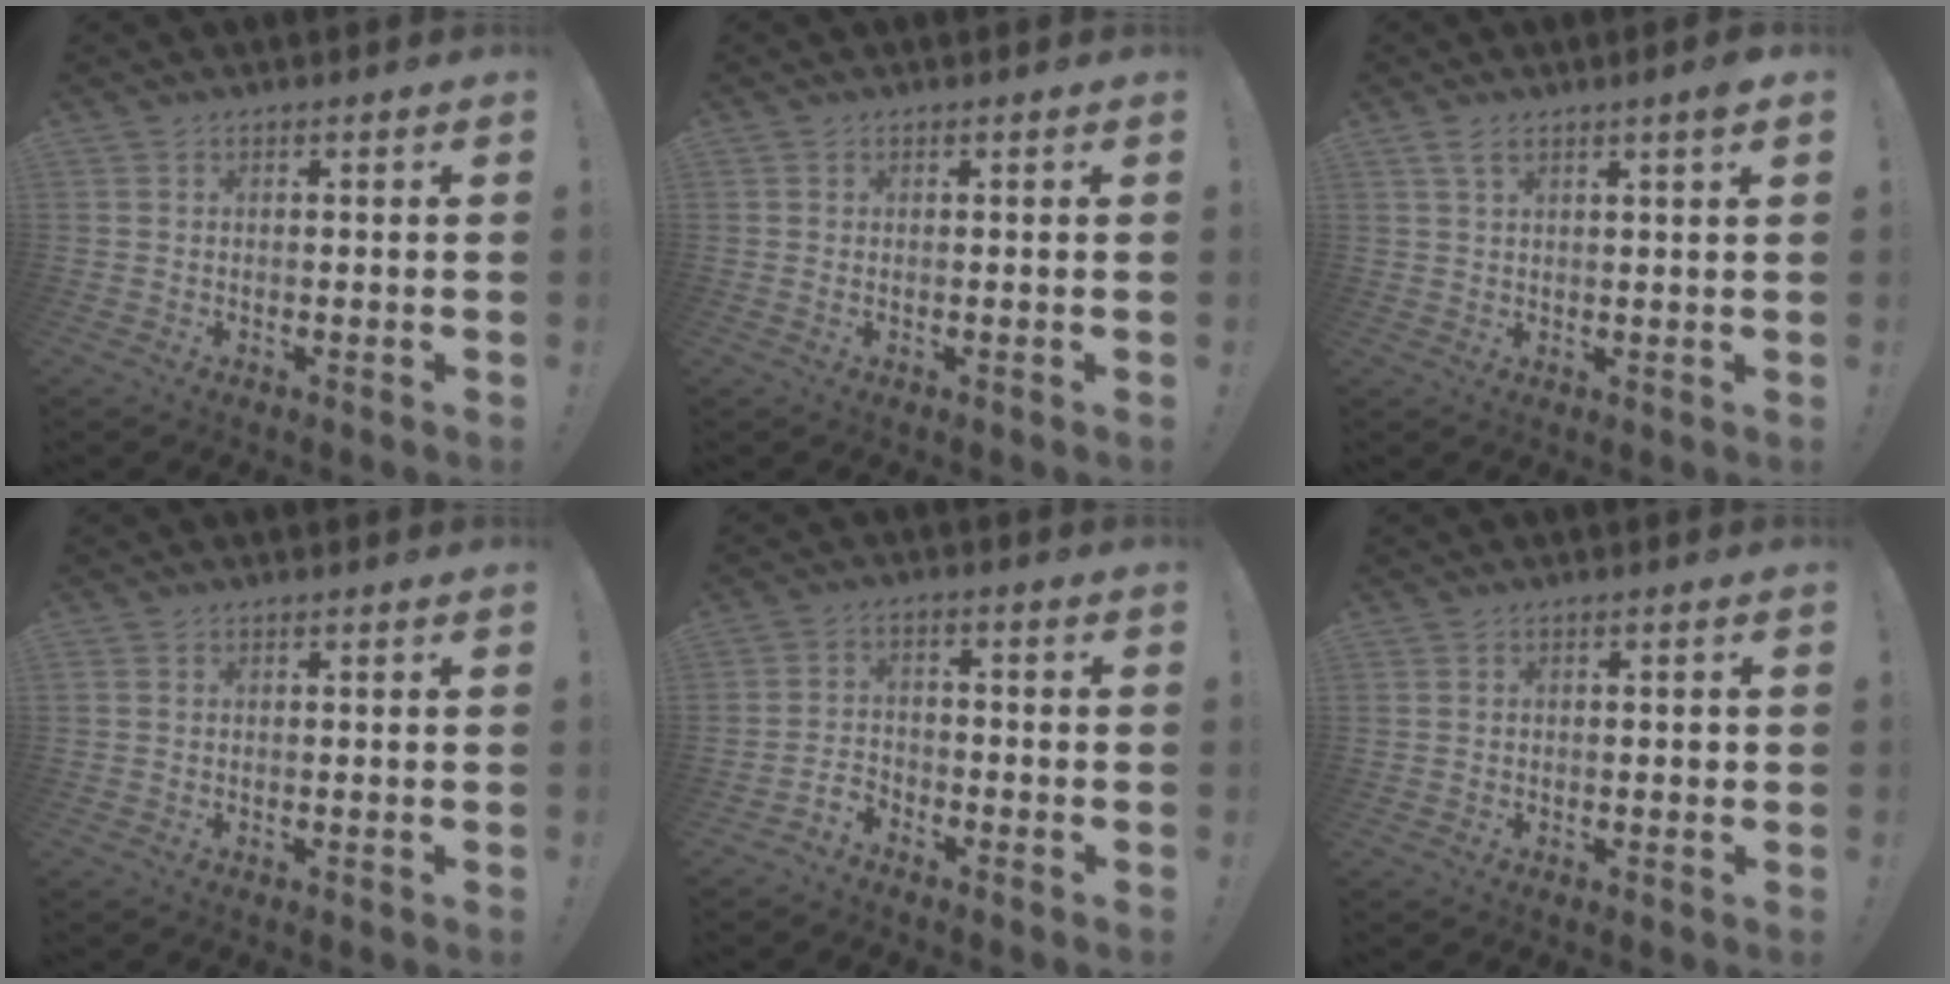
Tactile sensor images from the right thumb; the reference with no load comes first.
{"total": 0.0}
{"total": 4.5, "force": [2.6, 0.8, 3.6], "torque": [-0.058, -0.008, 0.042]}
{"total": 0.6, "force": [-0.2, -0.3, 0.5], "torque": [-0.017, 0.002, -0.003]}
{"total": 3.7, "force": [-3.3, 1.5, 0.6], "torque": [-0.020, 0.004, -0.067]}
{"total": 0.7, "force": [-0.3, 0.5, 0.4], "torque": [-0.005, 0.004, -0.005]}